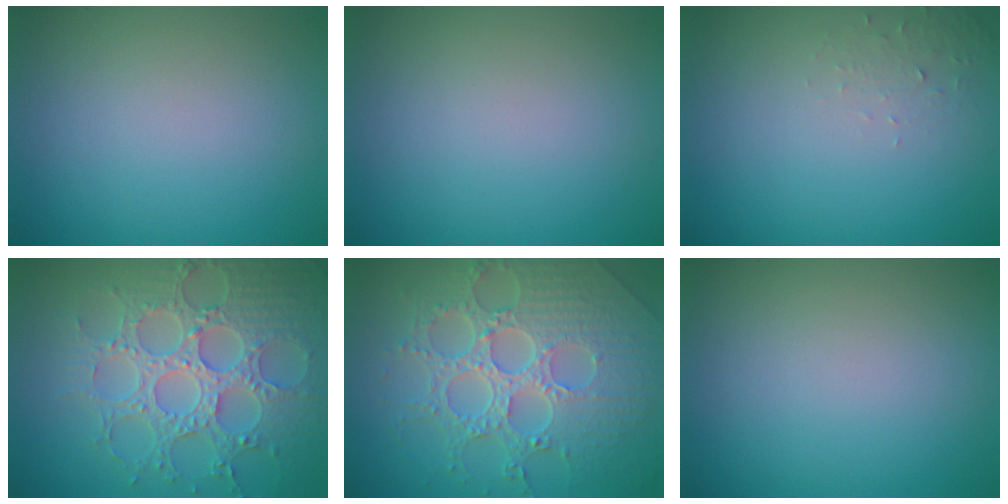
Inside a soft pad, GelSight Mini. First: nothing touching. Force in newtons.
{"total": 0.0}
{"total": 1.2, "press": 1.2, "slide": 0.1}
{"total": 7.3, "press": 6.0, "slide": 4.1}
{"total": 8.3, "press": 6.0, "slide": 5.6}
{"total": 0.0}